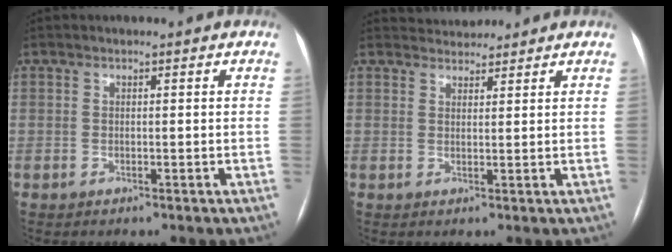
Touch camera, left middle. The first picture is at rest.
{"total": 3.7, "force": [3.5, 1.0, 0.1], "torque": [-0.002, 0.022, 0.056]}